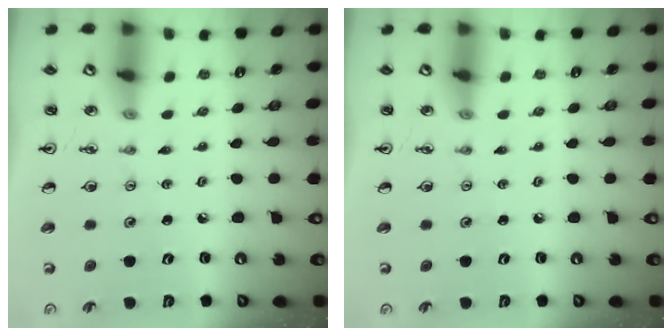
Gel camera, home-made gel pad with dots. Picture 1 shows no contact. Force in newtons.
{"total": 0.0}